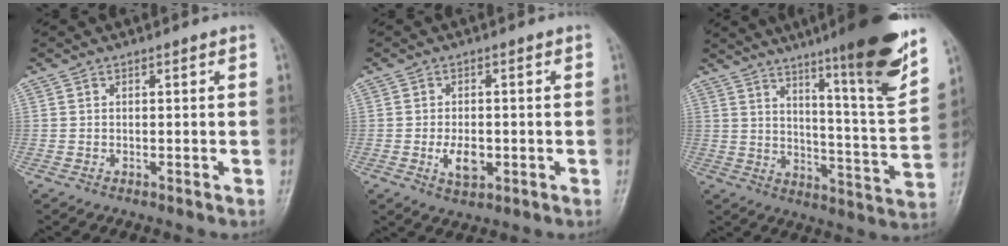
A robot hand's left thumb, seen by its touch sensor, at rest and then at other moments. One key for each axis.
{"total": 4.6, "fx": -1.0, "fy": 2.7, "fz": 3.6, "tx": -0.059, "ty": -0.003, "tz": -0.014}
{"total": 19.3, "fx": 12.3, "fy": 1.5, "fz": 14.7, "tx": -0.189, "ty": -0.070, "tz": 0.183}